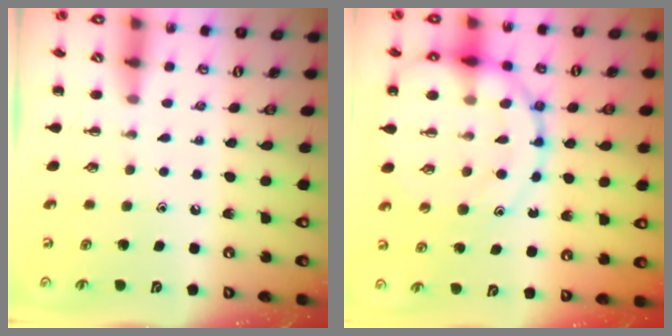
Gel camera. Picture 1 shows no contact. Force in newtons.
{"total": 20.6, "press": 20.4, "slide": 2.8}